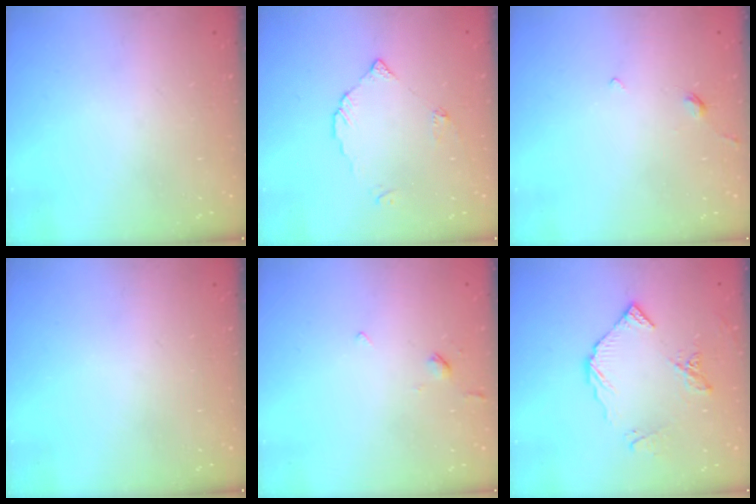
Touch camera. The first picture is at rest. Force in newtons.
{"total": 3.7, "press": 3.7, "slide": 0.2}
{"total": 1.7, "press": 1.6, "slide": 0.5}
{"total": 0.0}
{"total": 3.5, "press": 3.5, "slide": 0.7}
{"total": 10.1, "press": 10.0, "slide": 1.2}